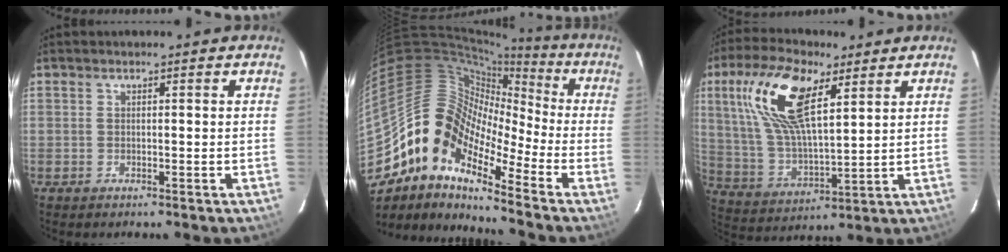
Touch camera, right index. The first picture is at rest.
{"total": 13.6, "force": [-7.8, 6.7, 8.9], "torque": [-0.139, 0.007, -0.172]}
{"total": 17.5, "force": [8.0, 6.8, 14.0], "torque": [-0.277, 0.018, 0.161]}